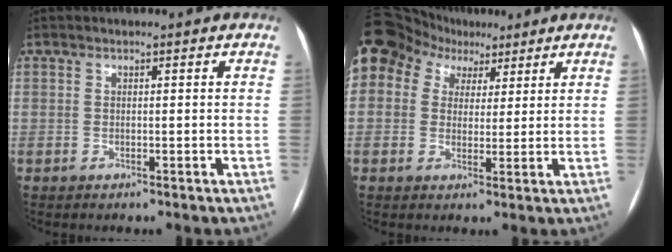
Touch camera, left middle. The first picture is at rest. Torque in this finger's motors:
{"motor_torque": [1.43, -0.71, 1.06, 0.21]}